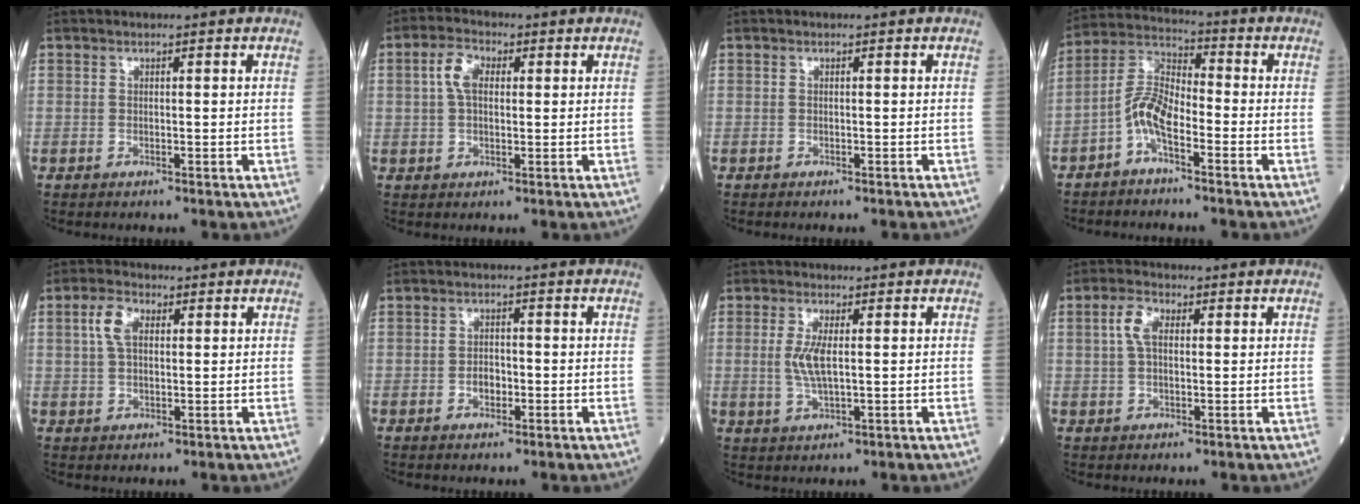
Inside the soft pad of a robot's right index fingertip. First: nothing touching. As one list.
[{"total": 4.4, "force": [1.0, 2.4, 3.6], "torque": [-0.081, 0.012, 0.020]}, {"total": 0.5, "force": [-0.5, 0.0, 0.2], "torque": [0.006, 0.002, -0.010]}, {"total": 6.8, "force": [-3.3, 2.4, 5.5], "torque": [-0.123, 0.018, -0.069]}, {"total": 4.3, "force": [1.4, 2.2, 3.4], "torque": [-0.078, 0.012, 0.027]}, {"total": 2.3, "force": [-0.8, 1.4, 1.7], "torque": [-0.021, 0.006, -0.011]}, {"total": 4.5, "force": [0.4, 1.2, 4.4], "torque": [-0.098, -0.004, 0.008]}, {"total": 3.8, "force": [0.9, 1.8, 3.2], "torque": [-0.076, 0.012, 0.018]}]